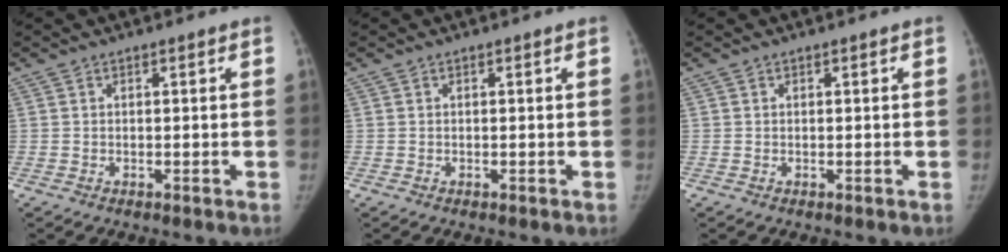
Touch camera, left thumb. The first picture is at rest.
{"total": 0.0}
{"total": 0.0}